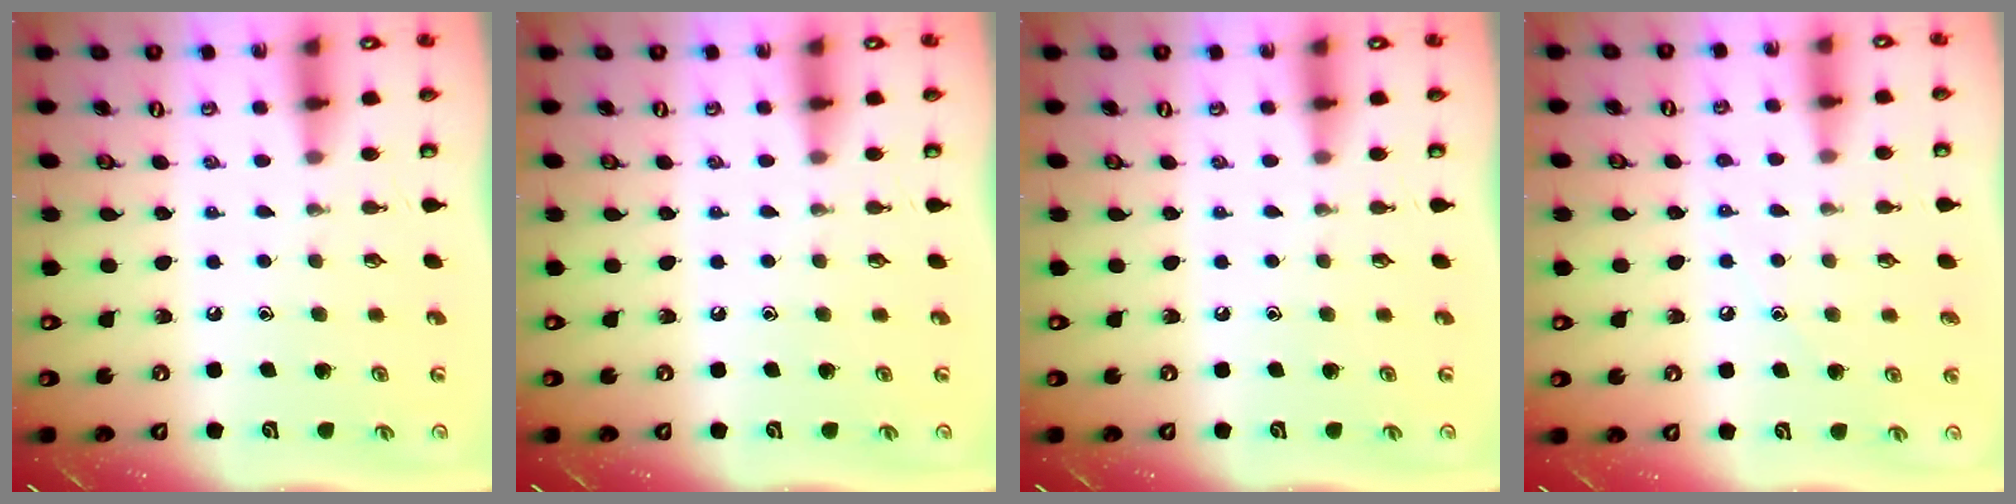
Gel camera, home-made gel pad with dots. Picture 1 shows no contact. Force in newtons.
{"total": 0.0}
{"total": 0.0}
{"total": 4.7, "press": 4.6, "slide": 0.6}